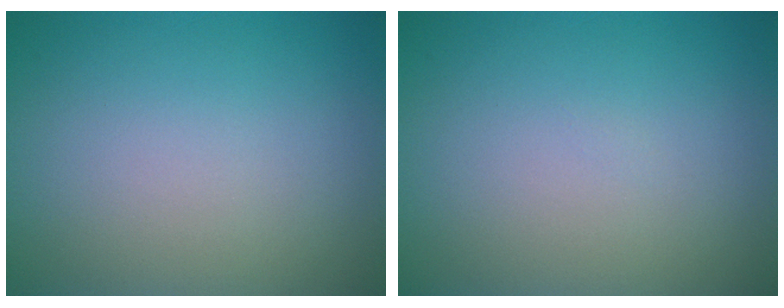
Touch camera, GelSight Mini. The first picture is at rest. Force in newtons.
{"total": 0.0}